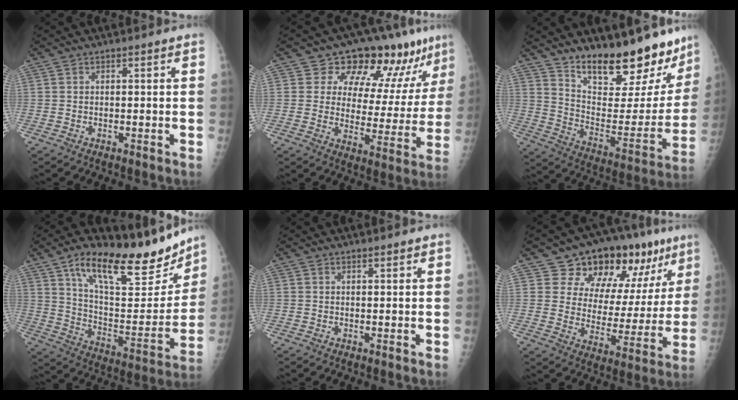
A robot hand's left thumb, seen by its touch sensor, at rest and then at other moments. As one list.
[{"total": 15.1, "force": [11.5, 6.9, 6.9], "torque": [-0.042, -0.071, 0.148]}, {"total": 24.7, "force": [20.3, 8.1, 11.5], "torque": [-0.131, -0.126, 0.296]}, {"total": 25.2, "force": [17.5, 8.8, 15.9], "torque": [-0.195, -0.067, 0.284]}, {"total": 0.8, "force": [0.7, 0.2, 0.3], "torque": [-0.003, -0.004, 0.012]}, {"total": 20.0, "force": [11.9, 10.8, 12.0], "torque": [-0.105, -0.040, 0.179]}]